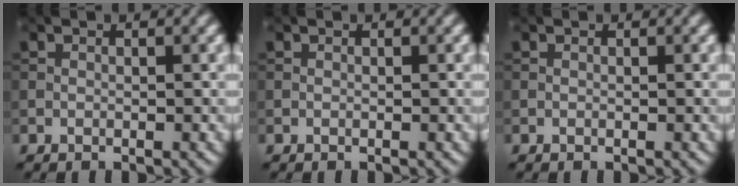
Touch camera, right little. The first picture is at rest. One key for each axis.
{"total": 0.0}
{"total": 0.0}